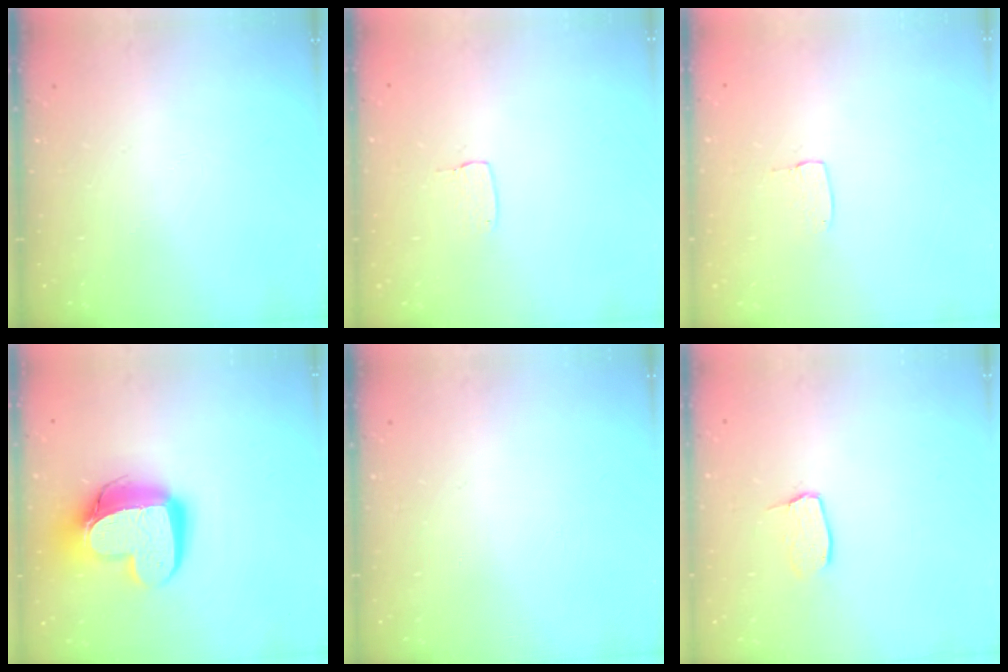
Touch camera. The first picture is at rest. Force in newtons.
{"total": 3.2, "press": 3.2, "slide": 0.2}
{"total": 3.5, "press": 3.5, "slide": 0.1}
{"total": 15.3, "press": 15.3, "slide": 1.4}
{"total": 0.0}
{"total": 5.6, "press": 5.6, "slide": 0.4}